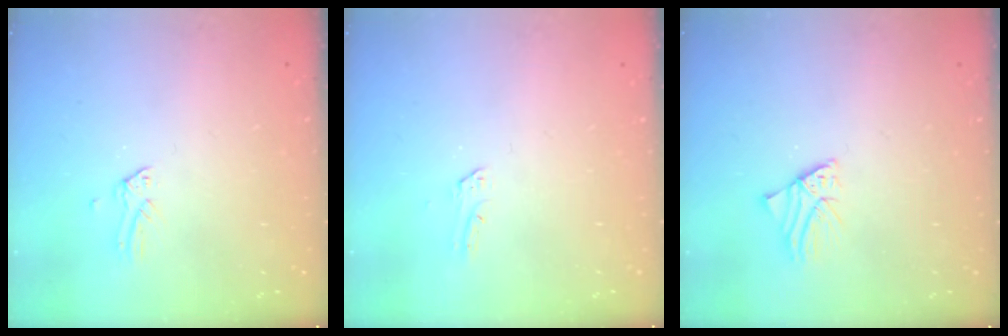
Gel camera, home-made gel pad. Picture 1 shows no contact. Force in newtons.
{"total": 1.6, "press": 1.6, "slide": 0.2}
{"total": 1.7, "press": 1.7, "slide": 0.1}